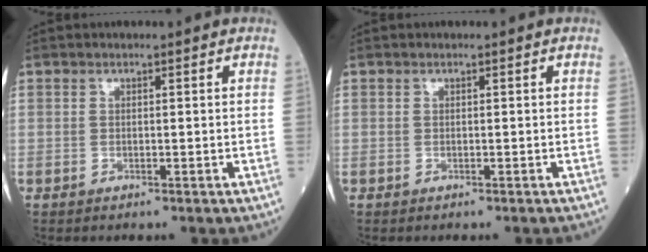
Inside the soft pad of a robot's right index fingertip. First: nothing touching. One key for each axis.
{"total": 0.0}